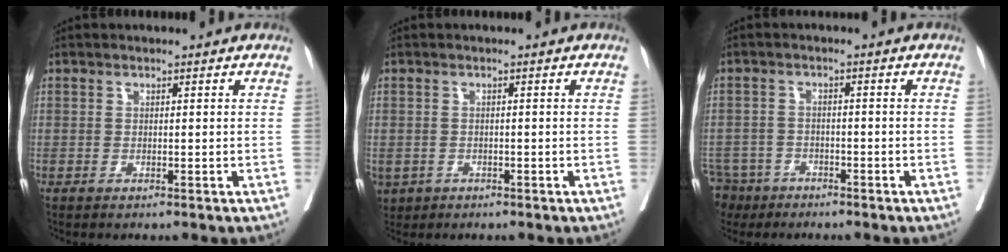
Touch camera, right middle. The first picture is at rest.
{"total": 4.5, "force": [-2.3, 3.6, 1.5], "torque": [-0.038, -0.003, -0.034]}
{"total": 7.7, "force": [-5.8, 5.0, 1.1], "torque": [-0.036, -0.007, -0.103]}